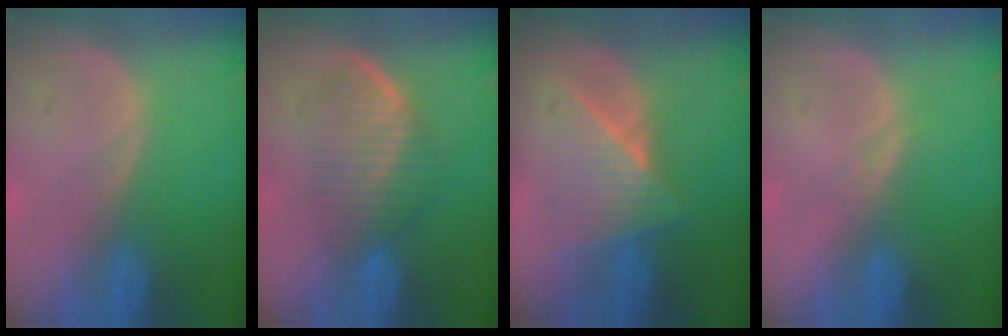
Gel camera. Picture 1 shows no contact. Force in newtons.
{"total": 7.0, "press": 6.1, "slide": 3.4}
{"total": 6.5, "press": 6.4, "slide": 1.0}
{"total": 1.2, "press": 1.0, "slide": 0.7}